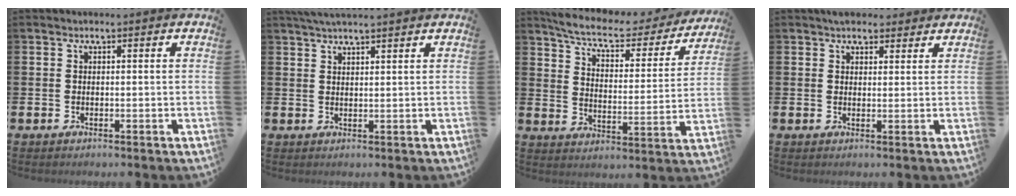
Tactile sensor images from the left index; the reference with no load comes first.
{"total": 2.6, "force": [2.6, -0.2, 0.6], "torque": [-0.019, -0.003, 0.048]}
{"total": 6.8, "force": [6.0, 1.7, 2.8], "torque": [-0.075, -0.043, 0.097]}
{"total": 3.2, "force": [2.9, 1.3, -0.1], "torque": [0.015, -0.014, 0.051]}